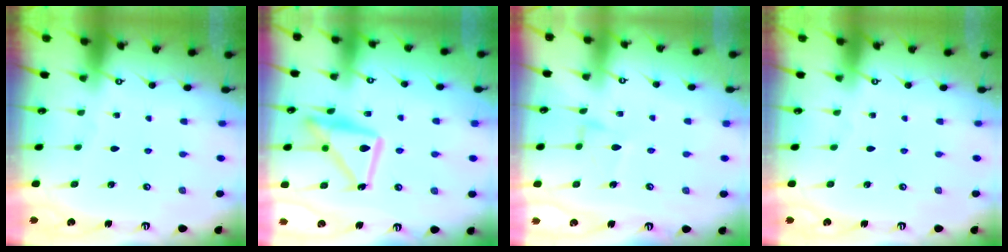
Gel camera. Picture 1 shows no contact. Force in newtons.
{"total": 15.3, "press": 15.3, "slide": 1.2}
{"total": 5.3, "press": 5.2, "slide": 0.4}
{"total": 0.0}